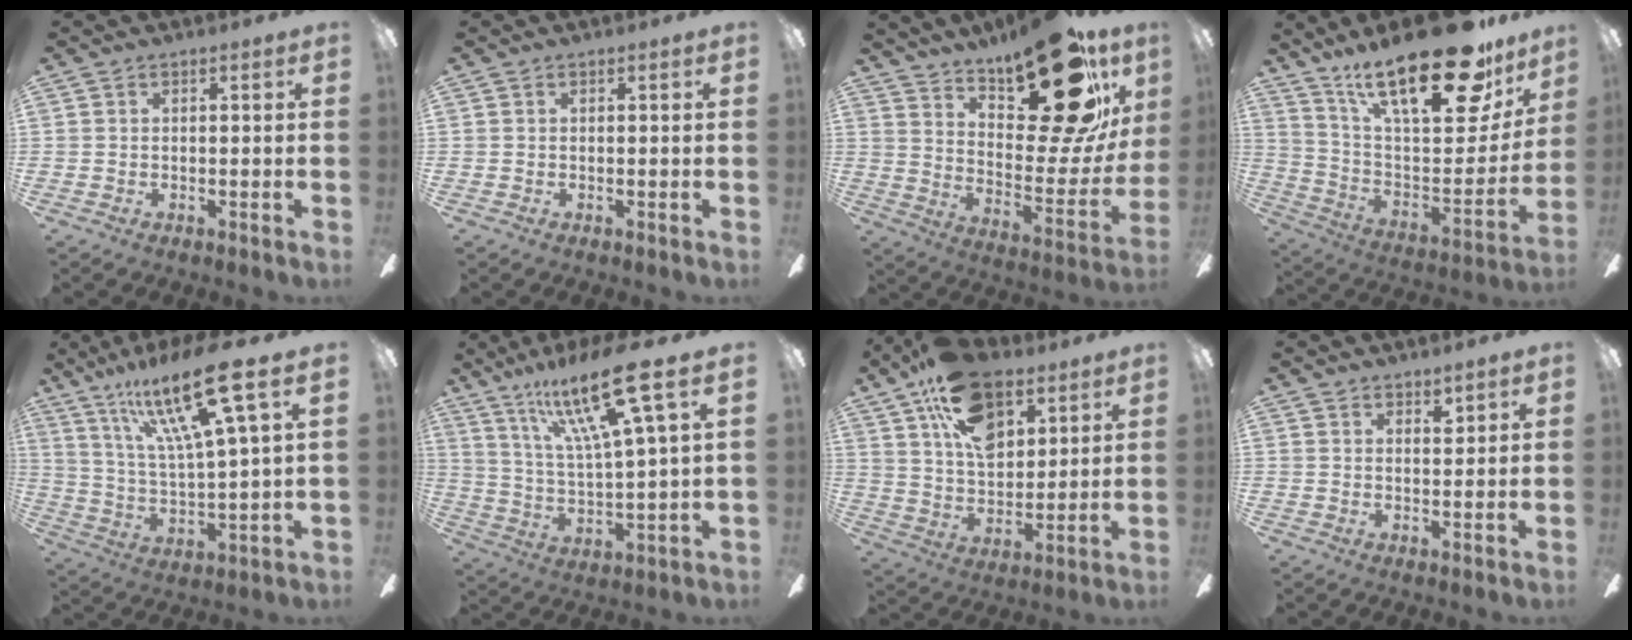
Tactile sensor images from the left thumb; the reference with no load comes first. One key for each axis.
{"total": 0.0}
{"total": 26.6, "fx": 16.3, "fy": 10.4, "fz": 18.2, "tx": -0.238, "ty": -0.106, "tz": 0.273}
{"total": 28.8, "fx": 19.2, "fy": 9.3, "fz": 19.3, "tx": -0.296, "ty": -0.115, "tz": 0.320}
{"total": 21.3, "fx": 12.6, "fy": 4.2, "fz": 16.6, "tx": -0.307, "ty": -0.057, "tz": 0.193}
{"total": 20.3, "fx": 12.2, "fy": 3.8, "fz": 15.8, "tx": -0.308, "ty": -0.055, "tz": 0.185}
{"total": 17.9, "fx": 9.7, "fy": 10.3, "fz": 10.9, "tx": -0.180, "ty": -0.027, "tz": 0.176}
{"total": 2.8, "fx": 2.4, "fy": 0.9, "fz": 1.0, "tx": -0.006, "ty": -0.012, "tz": 0.040}